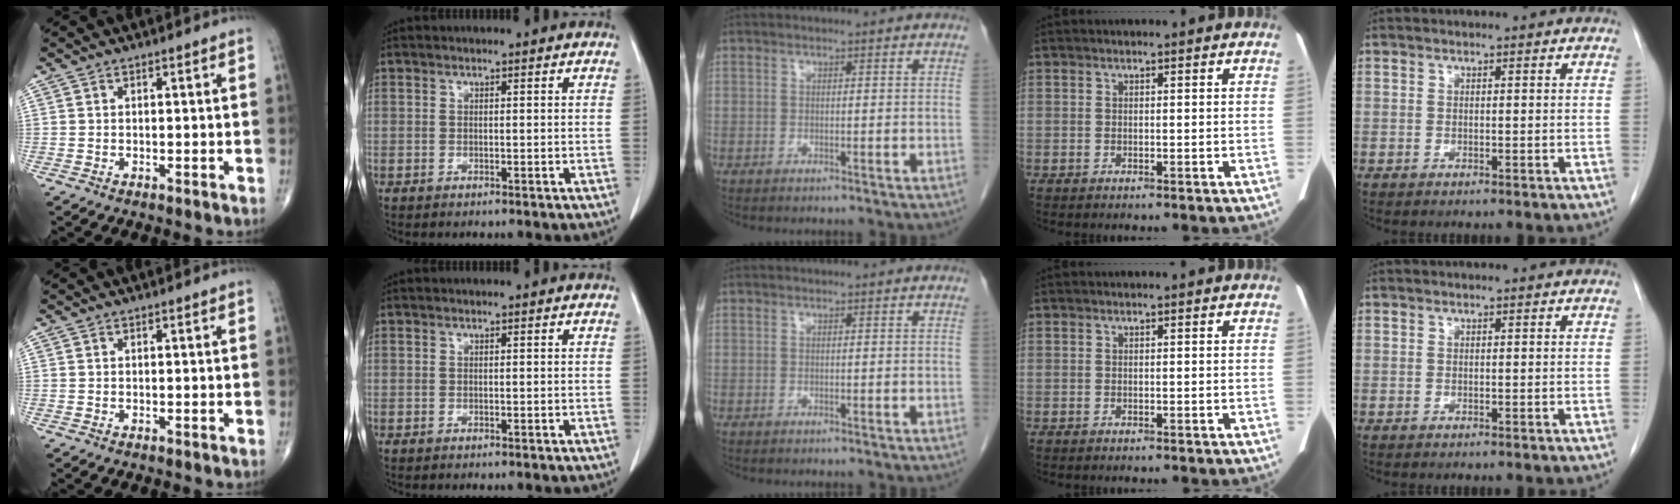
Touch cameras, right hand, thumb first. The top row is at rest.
{}